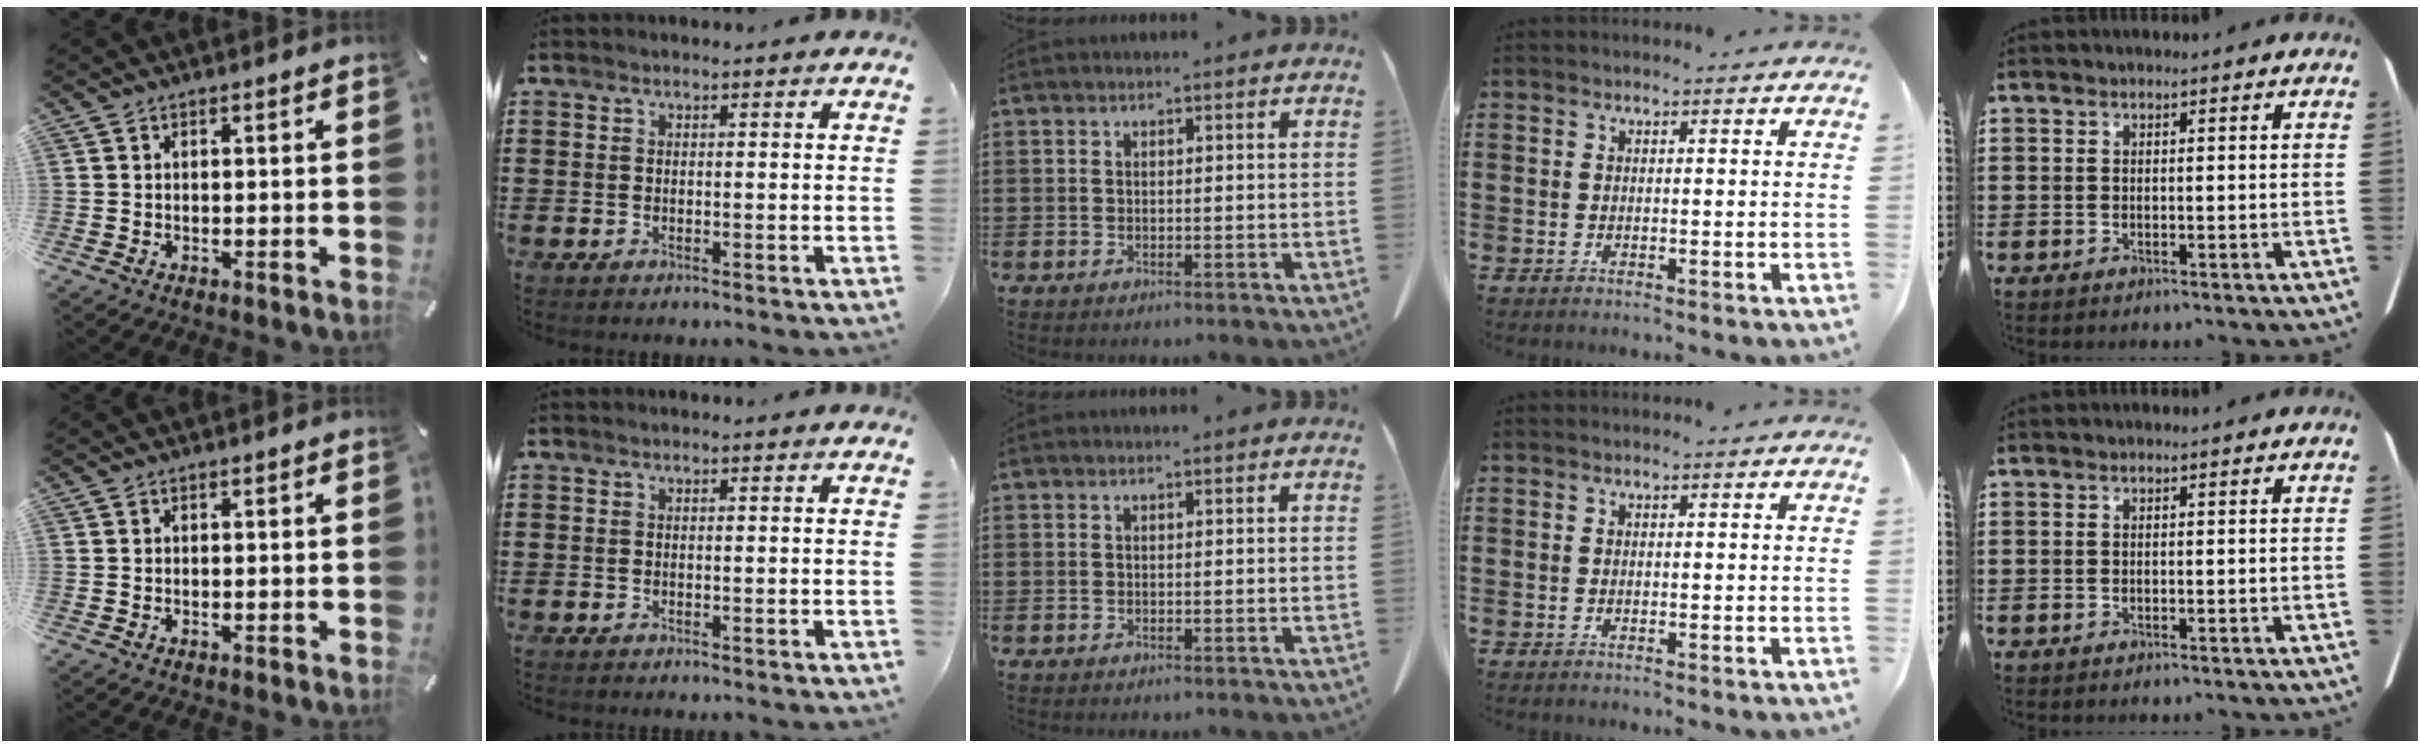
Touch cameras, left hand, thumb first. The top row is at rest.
{}